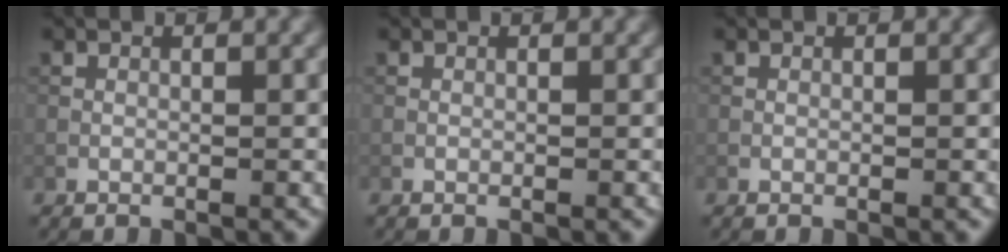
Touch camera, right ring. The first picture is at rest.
{"total": 0.0}
{"total": 0.0}